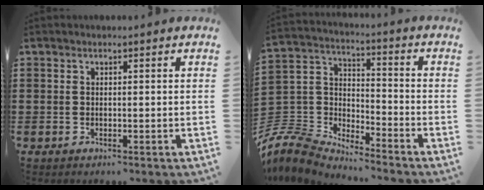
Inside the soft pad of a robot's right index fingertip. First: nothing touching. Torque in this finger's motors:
{"motor_torque": [-1.08, 1.06, -1.05, -0.21]}